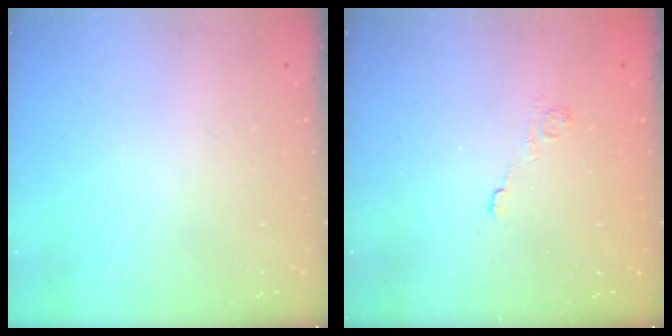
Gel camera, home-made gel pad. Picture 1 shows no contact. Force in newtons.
{"total": 2.5, "press": 2.1, "slide": 1.4}